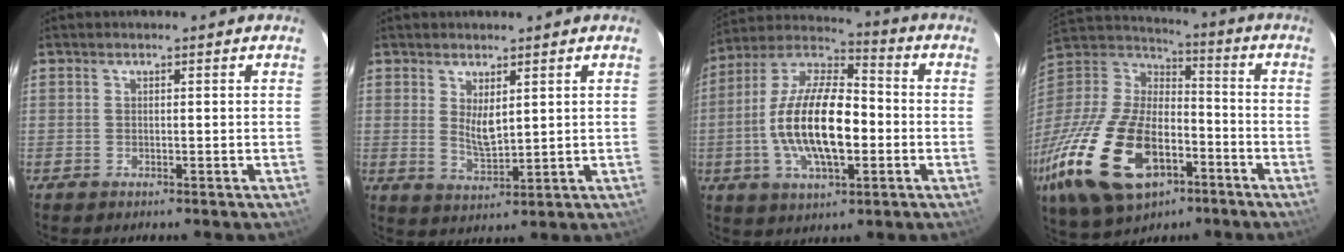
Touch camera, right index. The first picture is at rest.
{"total": 4.7, "force": [1.6, 1.9, 4.1], "torque": [-0.067, -0.011, 0.032]}
{"total": 18.5, "force": [-3.0, 8.0, 16.4], "torque": [-0.321, 0.001, -0.059]}
{"total": 34.1, "force": [-14.9, 19.6, 23.7], "torque": [-0.529, -0.034, -0.244]}